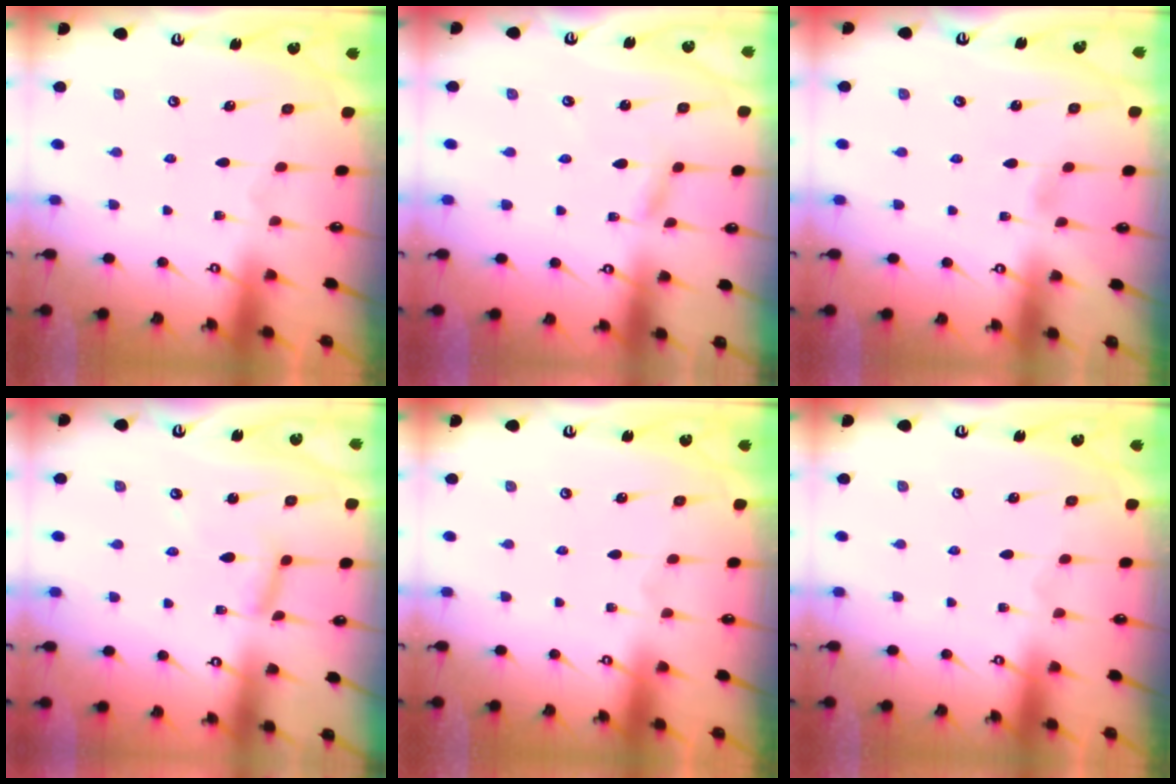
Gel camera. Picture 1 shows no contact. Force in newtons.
{"total": 2.0, "press": 2.0, "slide": 0.2}
{"total": 2.1, "press": 2.1, "slide": 0.3}
{"total": 7.1, "press": 7.1, "slide": 0.4}
{"total": 0.0}
{"total": 0.0}